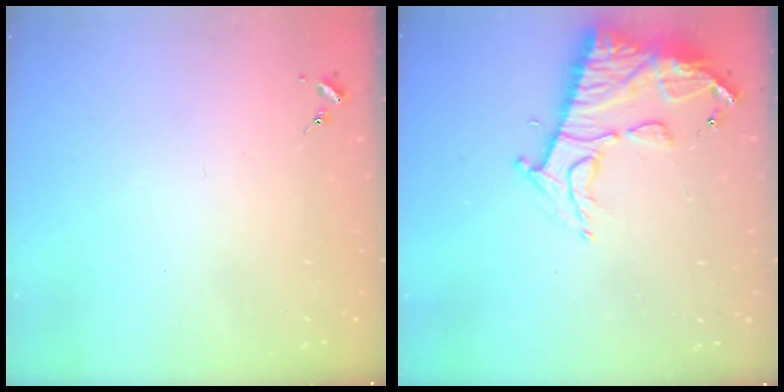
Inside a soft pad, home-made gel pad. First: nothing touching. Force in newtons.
{"total": 14.4, "press": 14.3, "slide": 1.6}